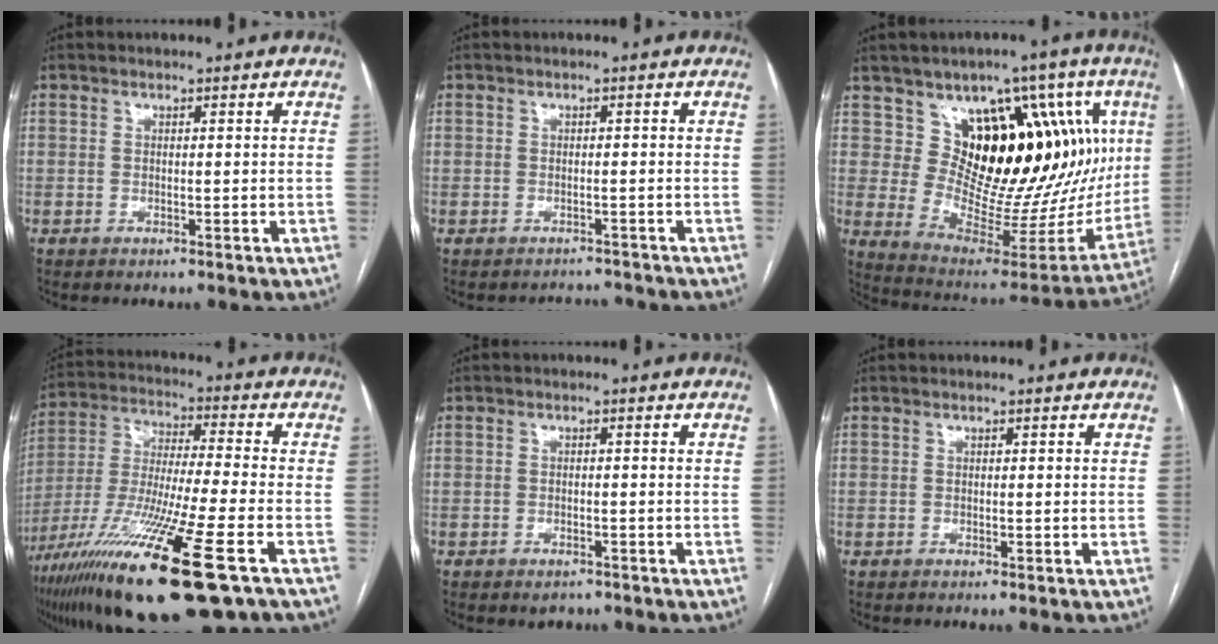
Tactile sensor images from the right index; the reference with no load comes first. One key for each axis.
{"total": 2.7, "fx": -2.4, "fy": 0.9, "fz": -0.8, "tx": 0.010, "ty": 0.010, "tz": -0.033}
{"total": 22.7, "fx": 7.9, "fy": 11.2, "fz": 18.0, "tx": -0.224, "ty": 0.015, "tz": 0.133}
{"total": 24.4, "fx": -13.4, "fy": 2.1, "fz": 20.3, "tx": -0.377, "ty": -0.064, "tz": -0.240}
{"total": 2.1, "fx": -1.5, "fy": 1.2, "fz": 0.8, "tx": -0.013, "ty": 0.001, "tz": -0.014}
{"total": 0.0}